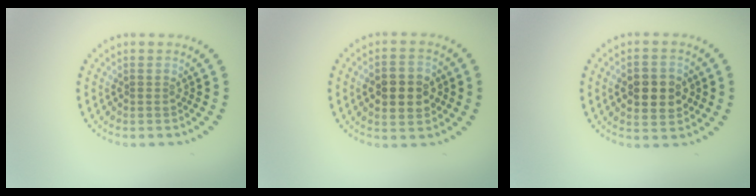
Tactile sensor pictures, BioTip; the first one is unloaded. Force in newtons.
{"total": 4.6, "press": 4.6, "slide": 0.2}
{"total": 3.8, "press": 3.8, "slide": 0.4}